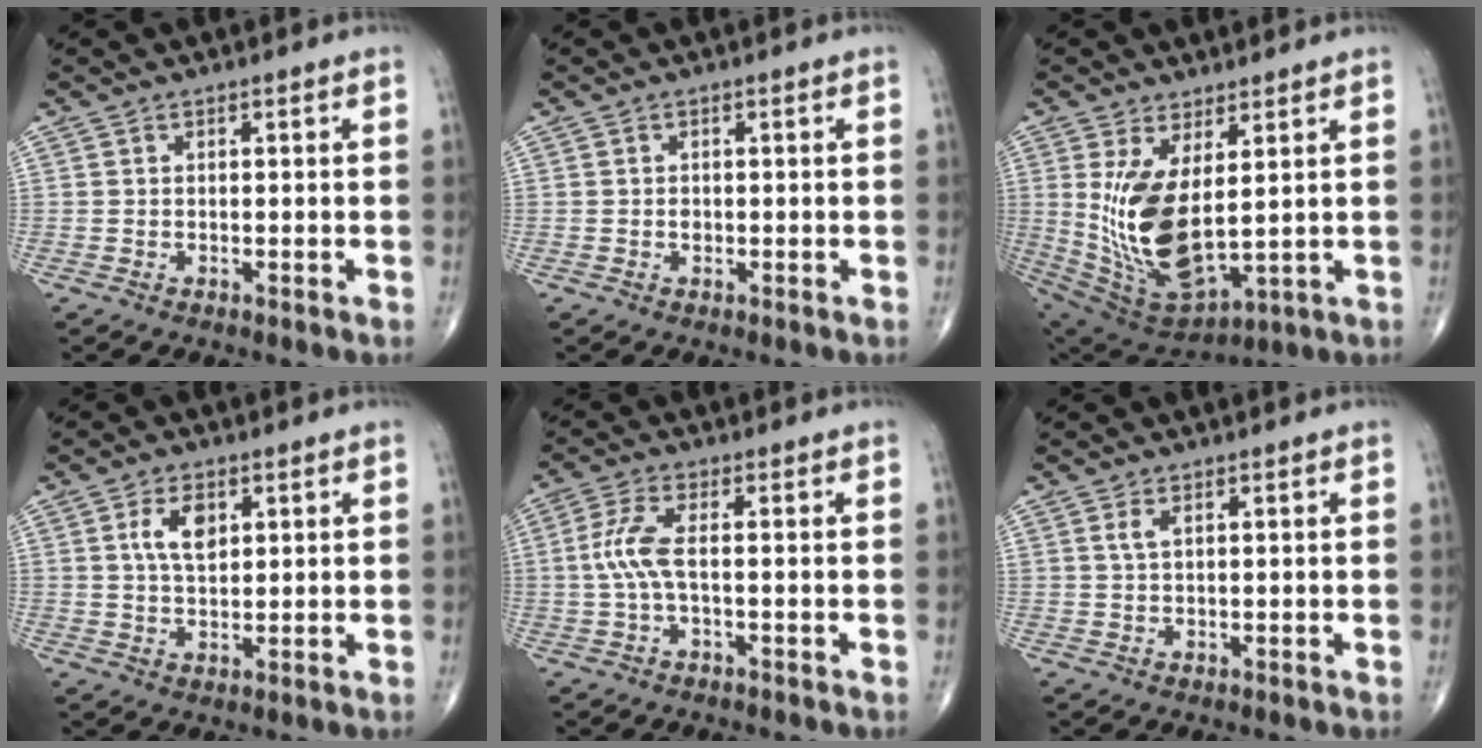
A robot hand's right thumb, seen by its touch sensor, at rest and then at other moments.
{"total": 0.7, "force": [-0.1, 0.6, 0.4], "torque": [-0.004, 0.002, -0.003]}
{"total": 15.3, "force": [2.1, 6.9, 13.5], "torque": [-0.266, -0.031, 0.068]}
{"total": 5.6, "force": [1.9, 3.1, 4.3], "torque": [-0.070, -0.006, 0.037]}
{"total": 5.3, "force": [-0.3, 1.5, 5.1], "torque": [-0.134, 0.010, -0.011]}
{"total": 1.7, "force": [0.8, 0.7, 1.3], "torque": [-0.031, 0.004, 0.019]}